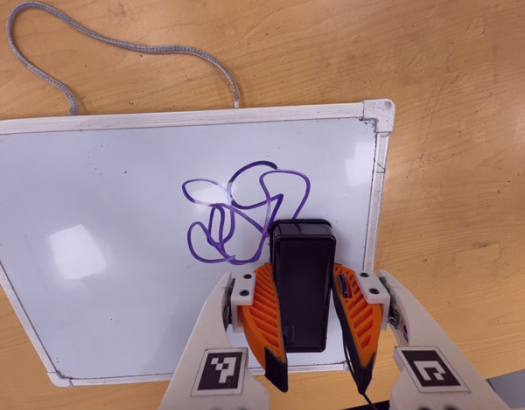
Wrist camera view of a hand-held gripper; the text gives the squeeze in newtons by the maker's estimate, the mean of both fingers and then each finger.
{"total": 10.7, "left": 10.2, "right": 11.3}